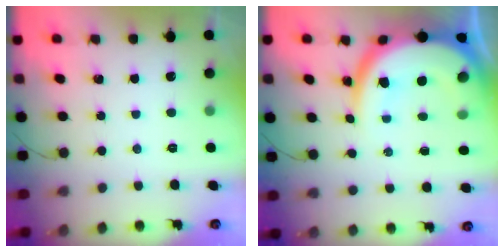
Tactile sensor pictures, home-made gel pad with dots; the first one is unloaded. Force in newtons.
{"total": 16.9, "press": 16.8, "slide": 1.5}